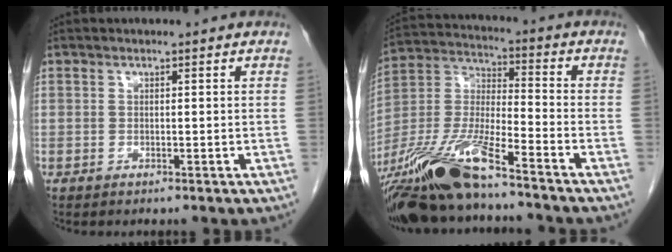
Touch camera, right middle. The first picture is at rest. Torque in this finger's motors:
{"motor_torque": [1.18, -0.96, 0.46, 0.21]}